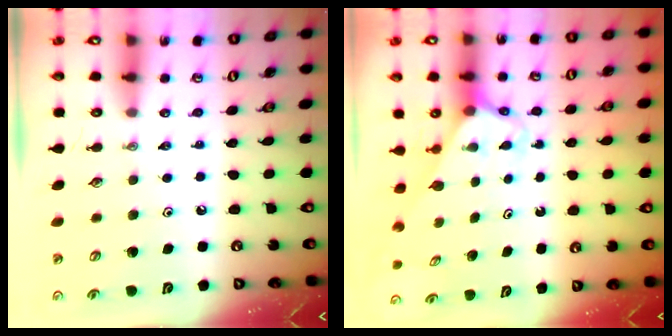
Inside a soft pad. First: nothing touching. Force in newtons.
{"total": 2.7, "press": 2.7, "slide": 0.1}